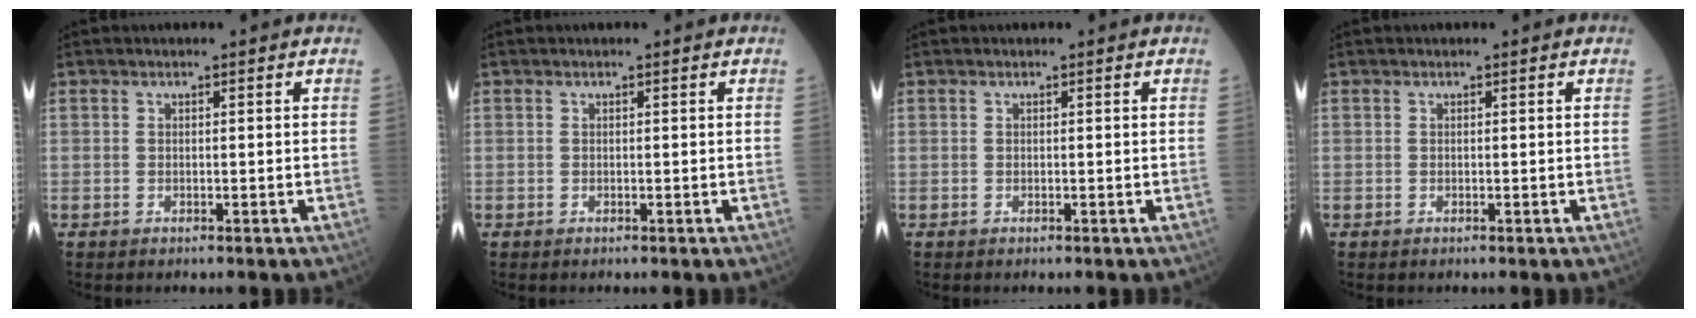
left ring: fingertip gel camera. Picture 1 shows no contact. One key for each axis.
{"total": 0.0}
{"total": 0.0}
{"total": 0.0}